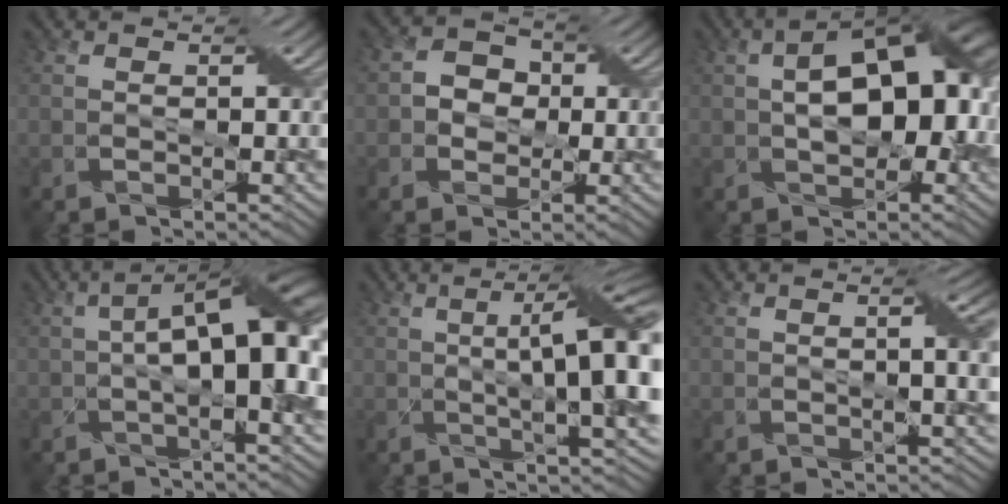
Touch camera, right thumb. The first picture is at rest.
{"total": 3.9, "force": [-0.1, 3.4, 1.8], "torque": [-0.033, 0.007, -0.017]}
{"total": 13.1, "force": [0.8, 7.1, 11.0], "torque": [-0.158, 0.014, 0.009]}
{"total": 12.5, "force": [0.3, 4.8, 11.6], "torque": [-0.180, 0.014, 0.004]}
{"total": 12.9, "force": [1.4, 3.3, 12.4], "torque": [-0.159, 0.019, 0.018]}
{"total": 4.6, "force": [0.6, 1.0, 4.5], "torque": [-0.066, 0.009, 0.011]}